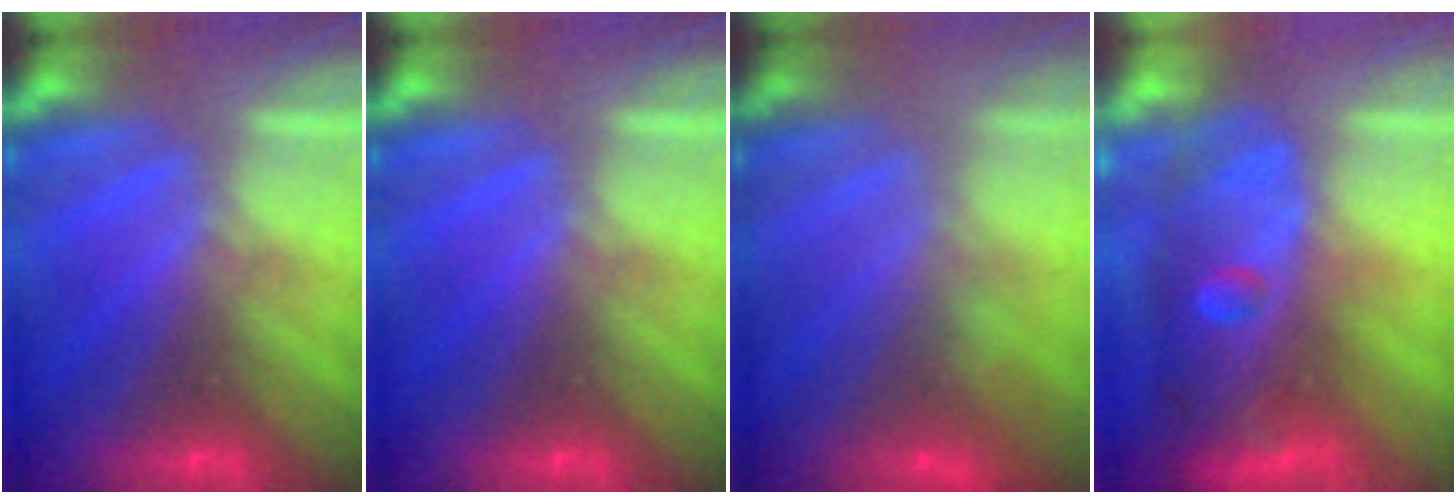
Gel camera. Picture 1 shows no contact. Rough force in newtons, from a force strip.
{"total": 0.0}
{"total": 2.8}
{"total": 7.8}